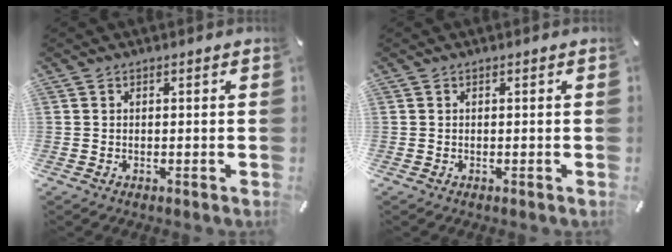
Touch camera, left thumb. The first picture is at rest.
{"total": 0.0}